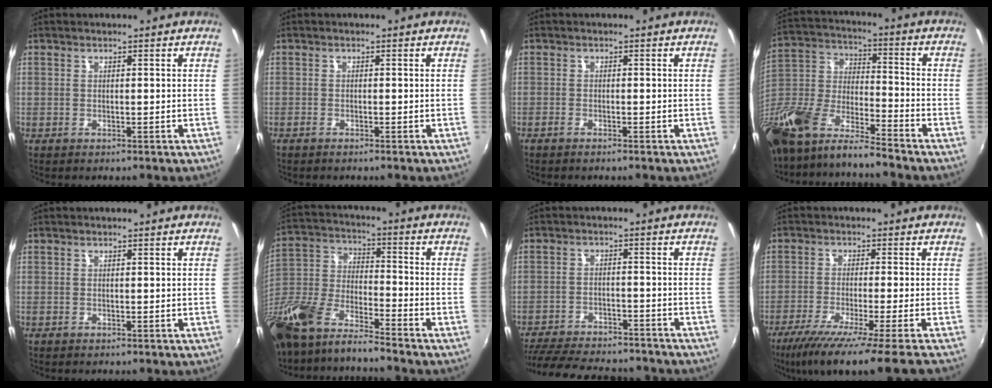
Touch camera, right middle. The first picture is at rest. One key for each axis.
{"total": 0.9, "fx": -0.8, "fy": 0.0, "fz": 0.4, "tx": -0.011, "ty": -0.002, "tz": -0.018}
{"total": 1.1, "fx": -1.0, "fy": 0.0, "fz": 0.5, "tx": -0.017, "ty": -0.001, "tz": -0.022}
{"total": 17.6, "fx": -13.1, "fy": 4.9, "fz": 10.6, "tx": -0.234, "ty": -0.017, "tz": -0.262}
{"total": 0.0}
{"total": 15.8, "fx": -12.1, "fy": 4.3, "fz": 9.3, "tx": -0.212, "ty": -0.012, "tz": -0.247}
{"total": 19.4, "fx": -16.9, "fy": 5.3, "fz": 8.0, "tx": -0.170, "ty": -0.014, "tz": -0.237}
{"total": 13.4, "fx": -10.6, "fy": -2.3, "fz": 7.7, "tx": -0.148, "ty": -0.053, "tz": -0.171}